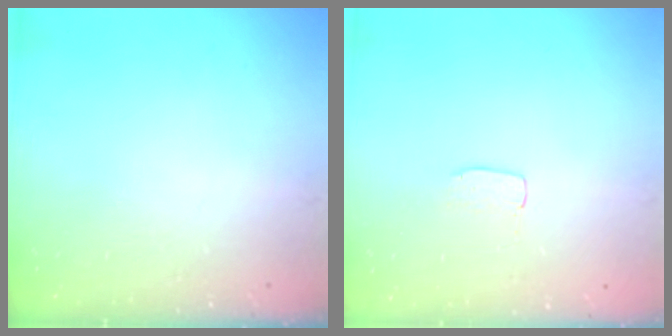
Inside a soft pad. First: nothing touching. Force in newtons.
{"total": 2.9, "press": 2.9, "slide": 0.2}